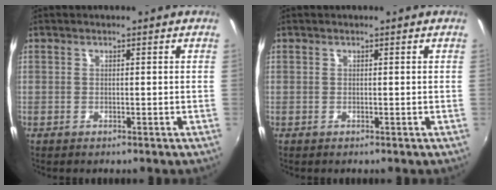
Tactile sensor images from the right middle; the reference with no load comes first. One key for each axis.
{"total": 0.0}